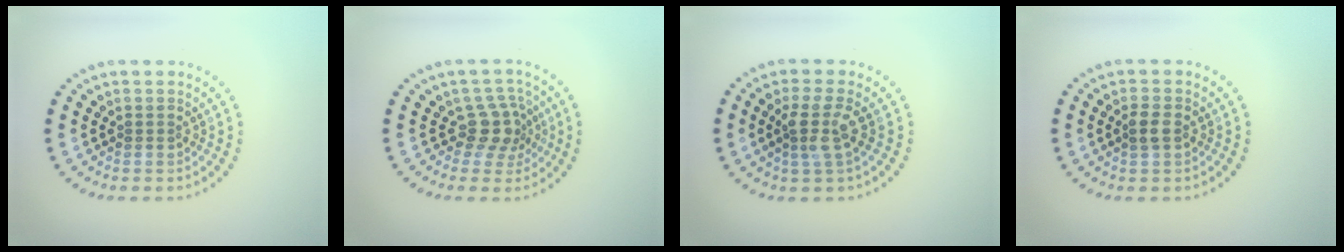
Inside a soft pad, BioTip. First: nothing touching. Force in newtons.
{"total": 2.7, "press": 2.1, "slide": 1.7}
{"total": 2.8, "press": 2.2, "slide": 1.8}
{"total": 1.7, "press": 1.6, "slide": 0.2}